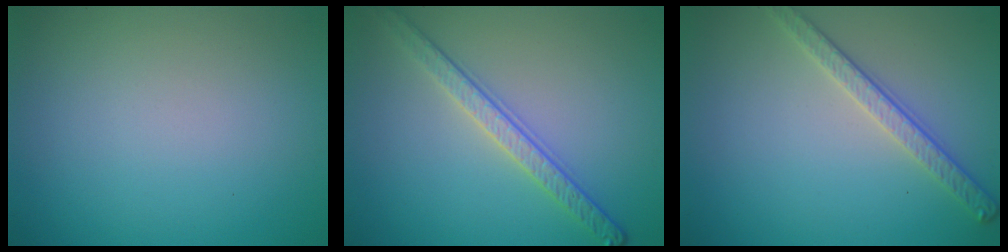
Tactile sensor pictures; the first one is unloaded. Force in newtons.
{"total": 3.3, "press": 2.9, "slide": 1.5}
{"total": 2.8, "press": 2.6, "slide": 1.0}